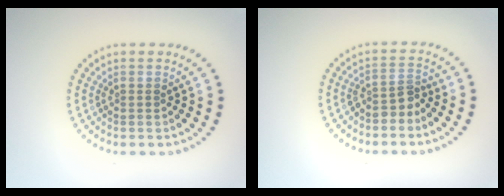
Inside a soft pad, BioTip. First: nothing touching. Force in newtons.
{"total": 2.0, "press": 1.4, "slide": 1.4}